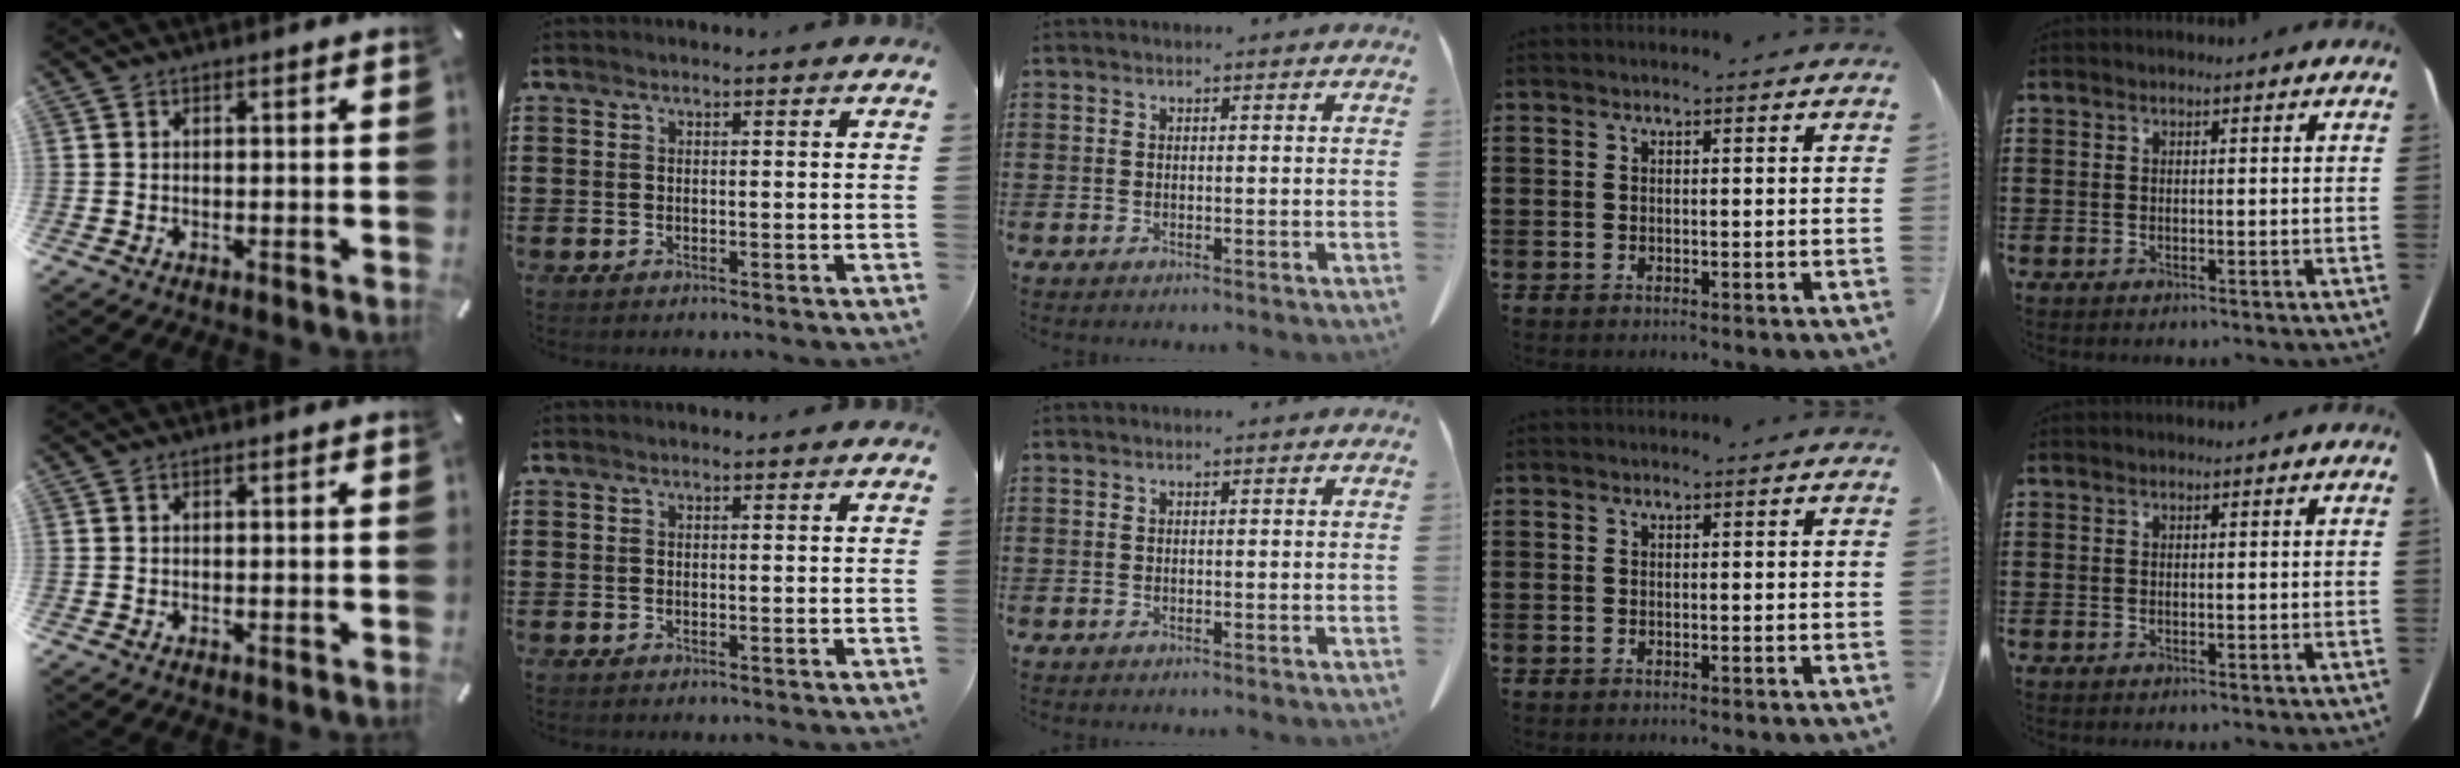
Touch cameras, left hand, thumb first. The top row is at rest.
{}